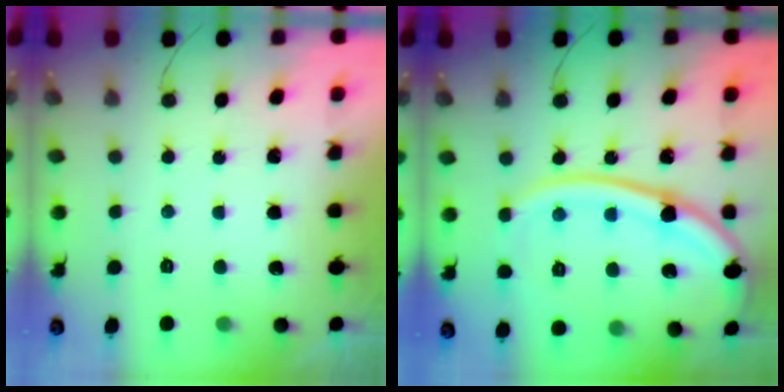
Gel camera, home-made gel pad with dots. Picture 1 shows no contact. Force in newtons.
{"total": 18.3, "press": 18.2, "slide": 2.0}